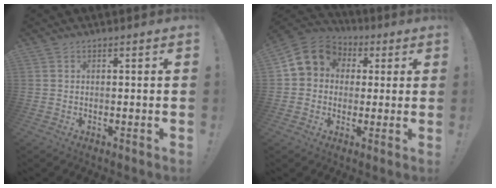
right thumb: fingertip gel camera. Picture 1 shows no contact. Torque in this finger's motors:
{"motor_torque": [1.09, 1.05, 0.37, -0.34, 0.02]}